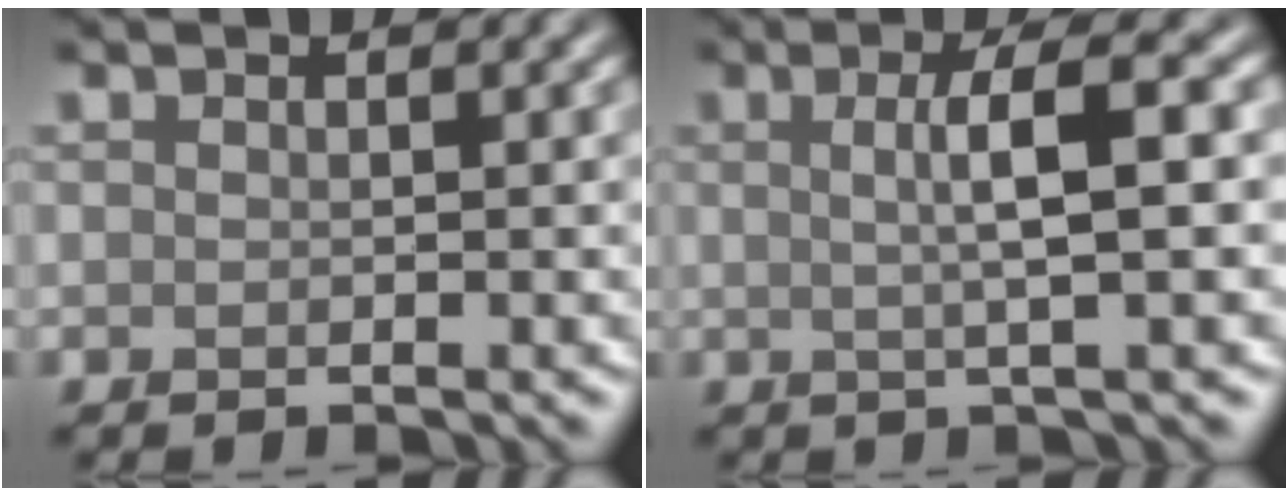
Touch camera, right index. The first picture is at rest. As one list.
[{"total": 4.6, "force": [0.4, 1.0, 4.5], "torque": [-0.067, 0.008, 0.001]}]